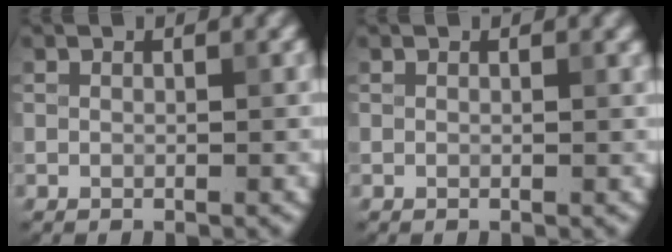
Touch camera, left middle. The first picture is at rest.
{"total": 0.7, "force": [0.4, 0.3, 0.4], "torque": [0.001, 0.004, 0.004]}